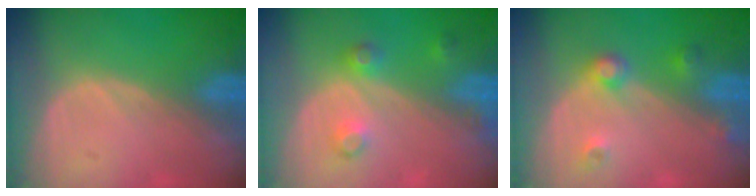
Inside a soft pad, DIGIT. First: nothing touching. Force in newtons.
{"total": 3.5, "press": 3.2, "slide": 1.4}
{"total": 3.7, "press": 3.4, "slide": 1.3}